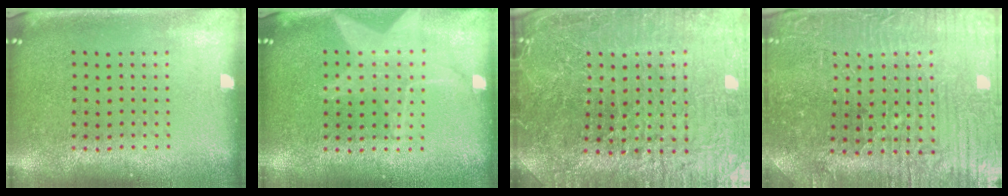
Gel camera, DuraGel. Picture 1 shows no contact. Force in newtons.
{"total": 1.3, "press": 1.3, "slide": 0.1}
{"total": 5.2, "press": 4.9, "slide": 1.8}
{"total": 3.9, "press": 3.9, "slide": 0.6}